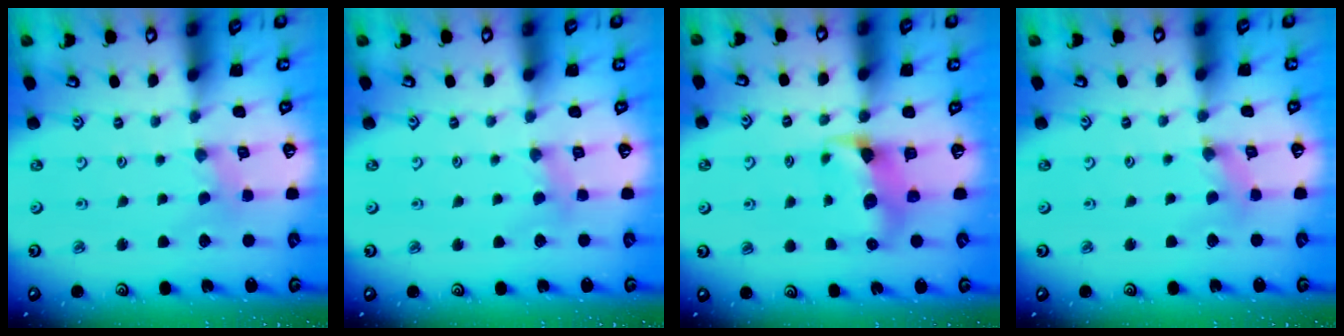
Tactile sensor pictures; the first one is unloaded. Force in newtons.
{"total": 2.3, "press": 2.2, "slide": 0.4}
{"total": 7.0, "press": 7.0, "slide": 0.7}
{"total": 1.0, "press": 1.0, "slide": 0.3}